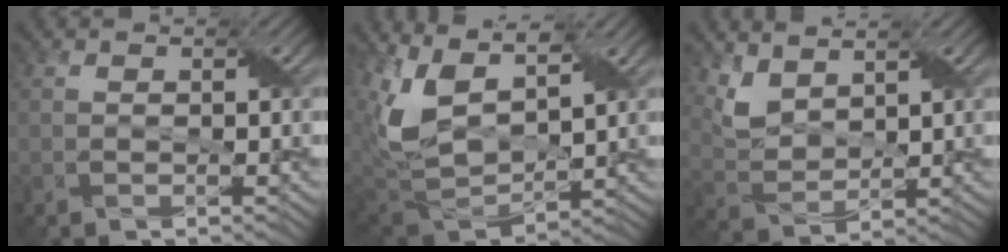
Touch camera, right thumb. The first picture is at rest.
{"total": 11.9, "force": [4.7, 6.2, 9.0], "torque": [-0.238, 0.008, 0.091]}
{"total": 4.8, "force": [3.4, 2.3, 2.4], "torque": [-0.072, -0.002, 0.076]}